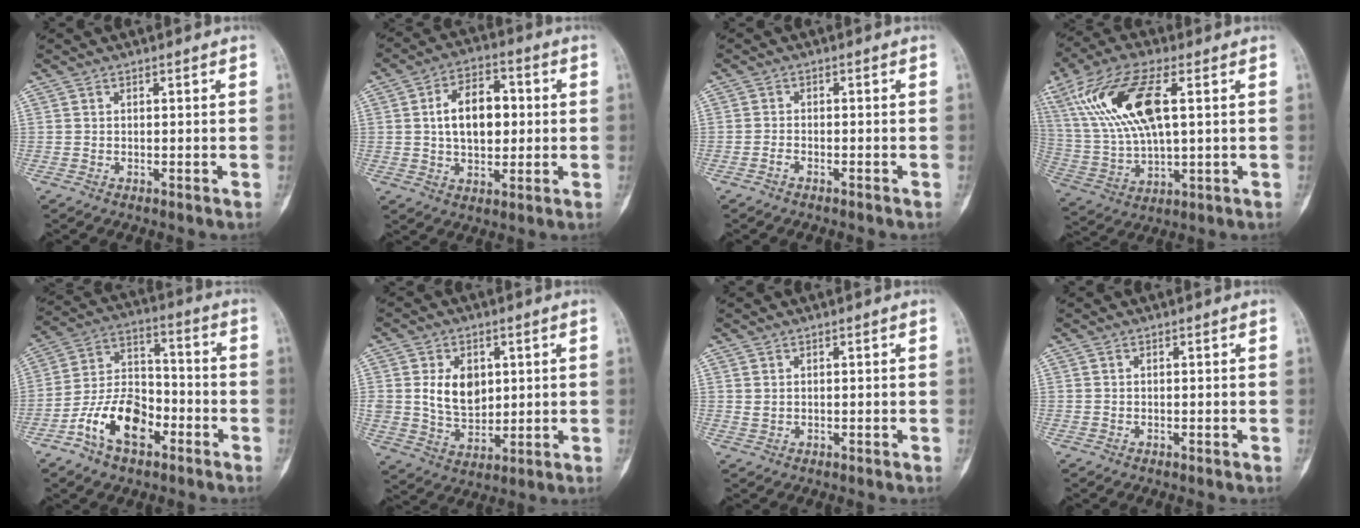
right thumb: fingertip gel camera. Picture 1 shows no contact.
{"total": 11.4, "force": [1.2, 7.0, 9.0], "torque": [-0.125, 0.012, 0.018]}
{"total": 1.2, "force": [-1.0, 0.5, 0.6], "torque": [-0.013, 0.007, -0.021]}
{"total": 17.5, "force": [5.5, 6.8, 15.1], "torque": [-0.318, 0.001, 0.112]}
{"total": 13.3, "force": [-6.3, 7.7, 8.9], "torque": [-0.139, 0.049, -0.119]}
{"total": 9.4, "force": [2.4, 6.7, 6.2], "torque": [-0.080, -0.018, 0.055]}
{"total": 0.9, "force": [0.4, 0.6, 0.5], "torque": [-0.009, 0.001, 0.011]}
{"total": 0.0}